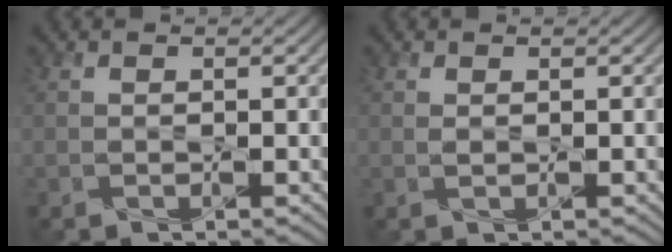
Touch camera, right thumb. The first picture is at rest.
{"total": 0.5, "force": [0.2, 0.2, 0.4], "torque": [-0.011, -0.001, 0.004]}